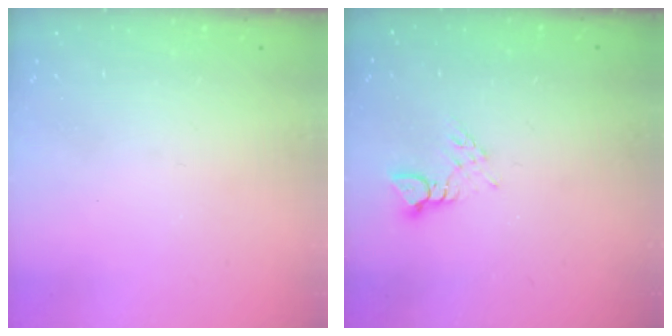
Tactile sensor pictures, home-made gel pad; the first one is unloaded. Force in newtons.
{"total": 4.7, "press": 4.7, "slide": 0.0}